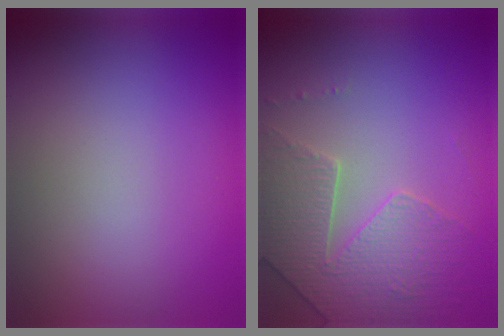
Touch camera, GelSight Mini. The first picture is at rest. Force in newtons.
{"total": 4.0, "press": 3.9, "slide": 1.1}